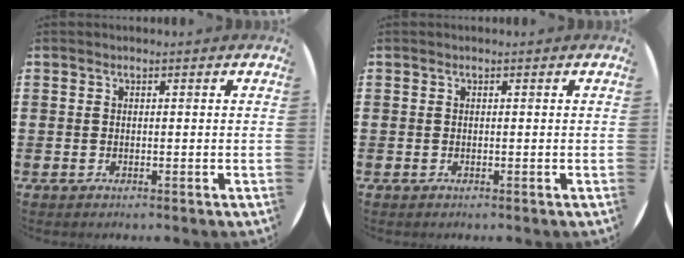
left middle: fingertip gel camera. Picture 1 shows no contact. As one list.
[{"total": 0.0}]